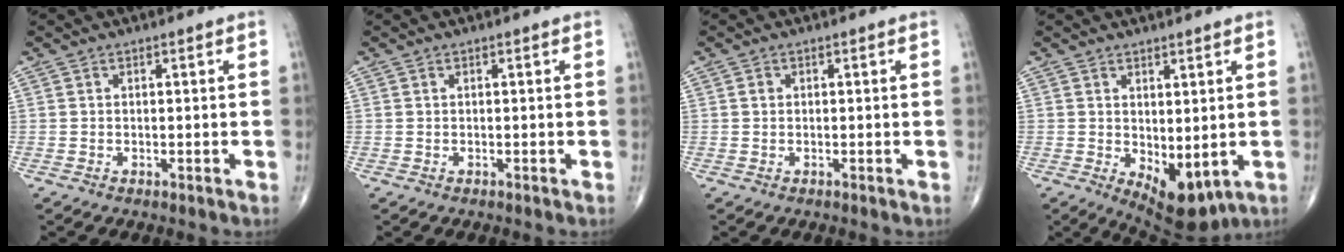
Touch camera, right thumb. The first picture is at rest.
{"total": 0.0}
{"total": 1.4, "force": [0.1, 1.3, 0.4], "torque": [-0.001, 0.003, 0.000]}
{"total": 8.3, "force": [-1.1, 4.2, 7.0], "torque": [-0.082, -0.012, 0.004]}